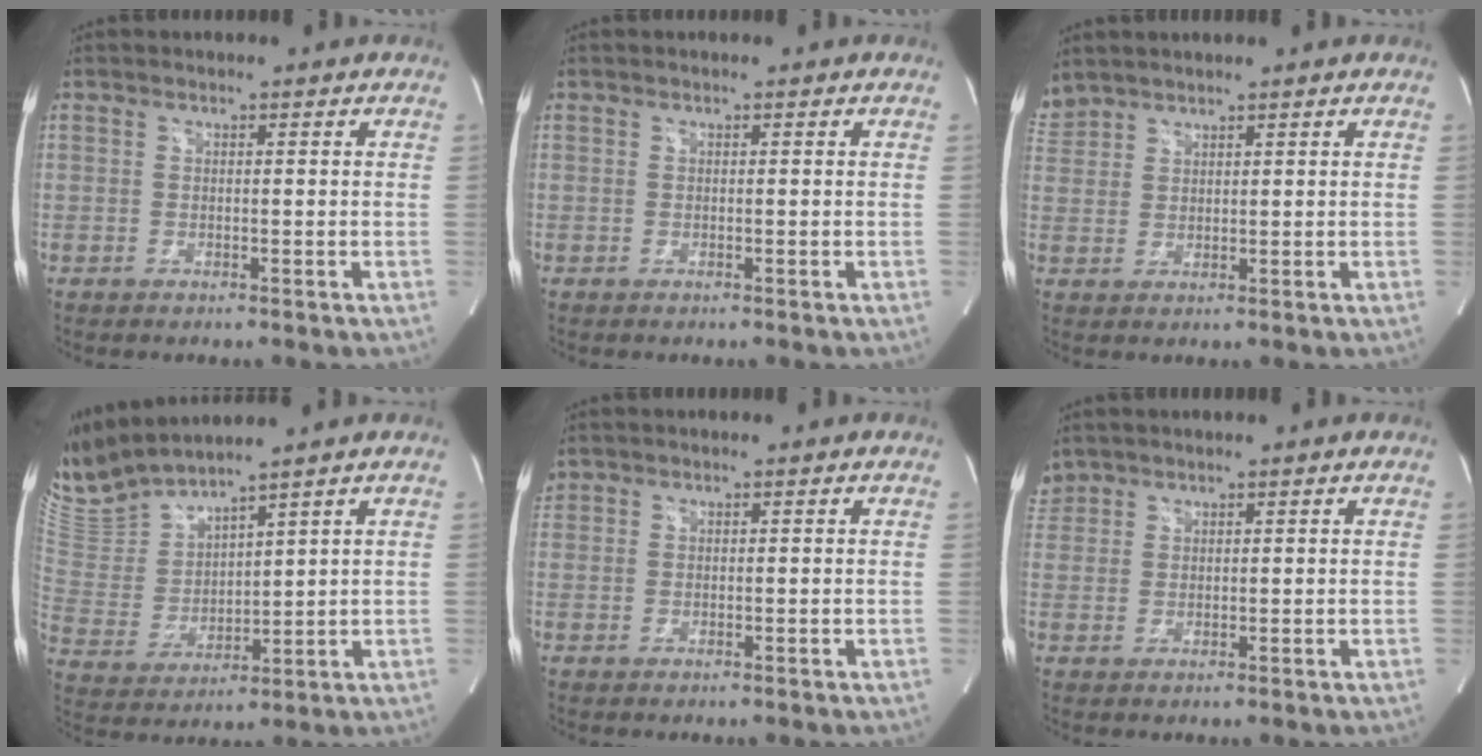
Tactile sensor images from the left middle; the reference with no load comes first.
{"total": 0.0}
{"total": 3.6, "force": [3.4, 1.0, 0.2], "torque": [-0.018, 0.020, 0.076]}
{"total": 10.3, "force": [9.9, 0.1, 3.0], "torque": [-0.084, -0.001, 0.217]}
{"total": 1.0, "force": [0.8, 0.6, 0.0], "torque": [-0.001, 0.014, 0.016]}
{"total": 2.6, "force": [2.3, 1.2, -0.1], "torque": [-0.001, 0.014, 0.048]}